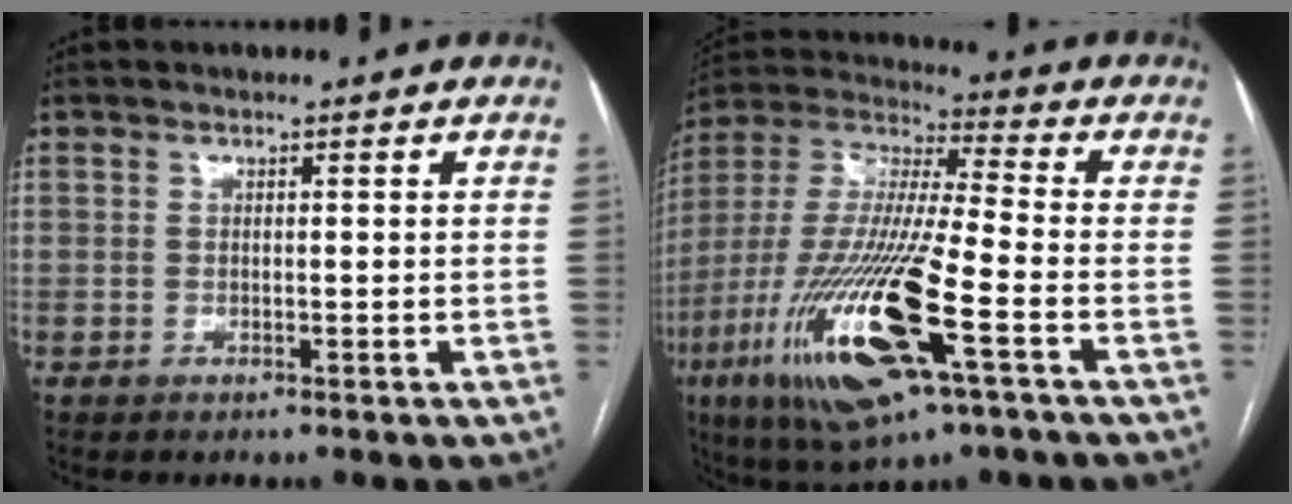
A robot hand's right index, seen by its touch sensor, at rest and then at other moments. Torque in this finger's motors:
{"motor_torque": [1.52, -0.62, 0.97, 0.21]}